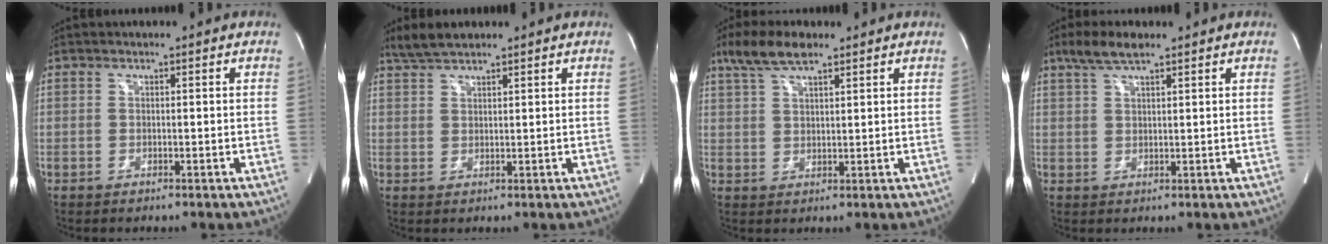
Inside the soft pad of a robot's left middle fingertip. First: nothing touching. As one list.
[{"total": 3.9, "force": [3.3, 0.8, 1.7], "torque": [-0.043, 0.015, 0.068]}, {"total": 6.8, "force": [5.0, 1.7, 4.3], "torque": [-0.096, 0.019, 0.097]}, {"total": 4.8, "force": [3.5, 1.0, 3.1], "torque": [-0.071, 0.016, 0.070]}]